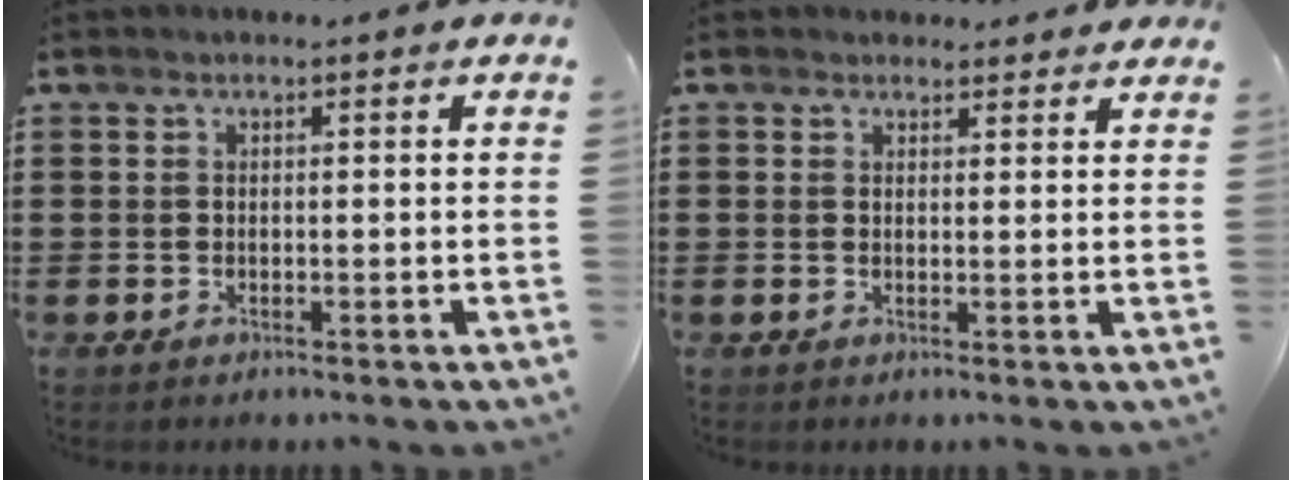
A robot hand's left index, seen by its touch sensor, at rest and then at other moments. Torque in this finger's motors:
{"motor_torque": [2.15, -0.01, -0.32, -0.16]}